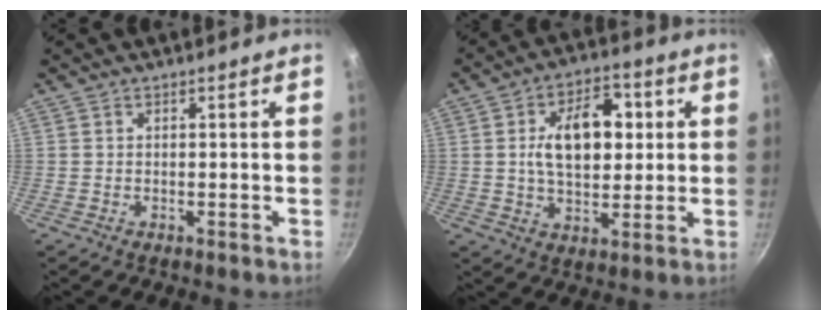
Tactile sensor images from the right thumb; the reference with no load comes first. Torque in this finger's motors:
{"motor_torque": [-0.11, 0.91, 0.10, -0.10, 0.21]}